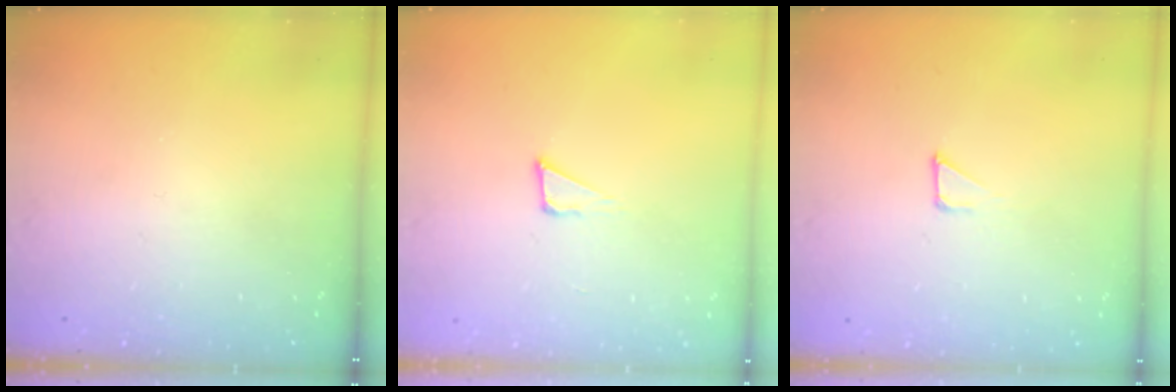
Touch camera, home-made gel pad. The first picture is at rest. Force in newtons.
{"total": 3.4, "press": 3.3, "slide": 0.9}
{"total": 1.2, "press": 1.2, "slide": 0.0}